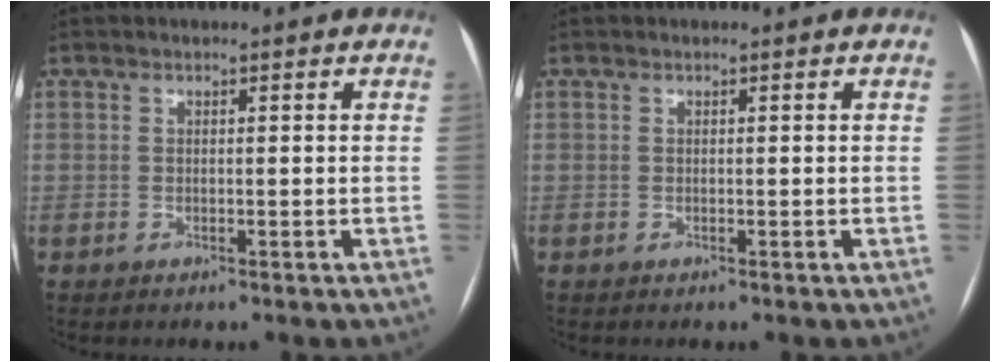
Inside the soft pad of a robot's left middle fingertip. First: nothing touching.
{"total": 0.0}